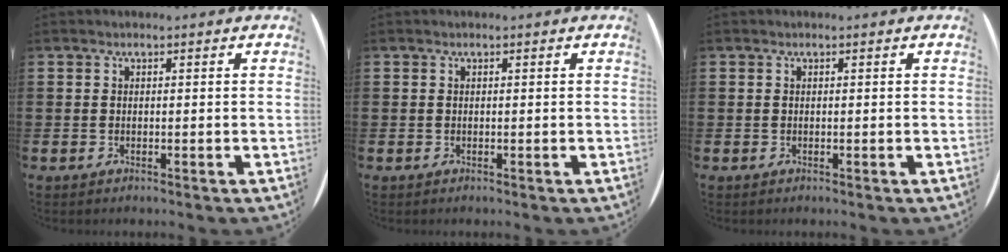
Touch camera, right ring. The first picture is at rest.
{"total": 0.0}
{"total": 0.0}